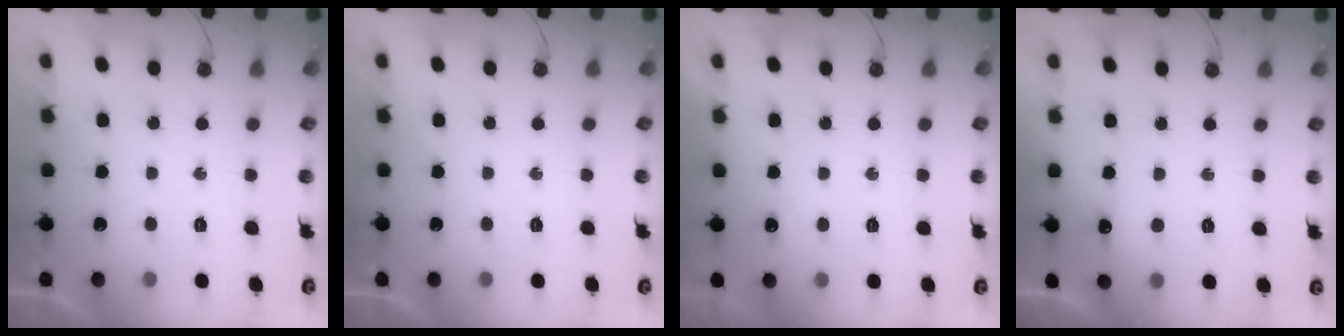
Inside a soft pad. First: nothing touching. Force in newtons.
{"total": 0.0}
{"total": 2.5, "press": 2.4, "slide": 0.5}
{"total": 4.9, "press": 4.7, "slide": 1.0}